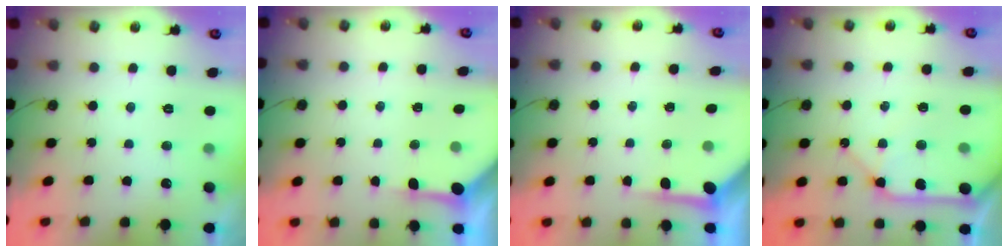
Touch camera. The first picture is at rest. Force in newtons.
{"total": 3.4, "press": 3.4, "slide": 0.5}
{"total": 3.8, "press": 3.8, "slide": 0.2}
{"total": 12.0, "press": 11.8, "slide": 1.6}